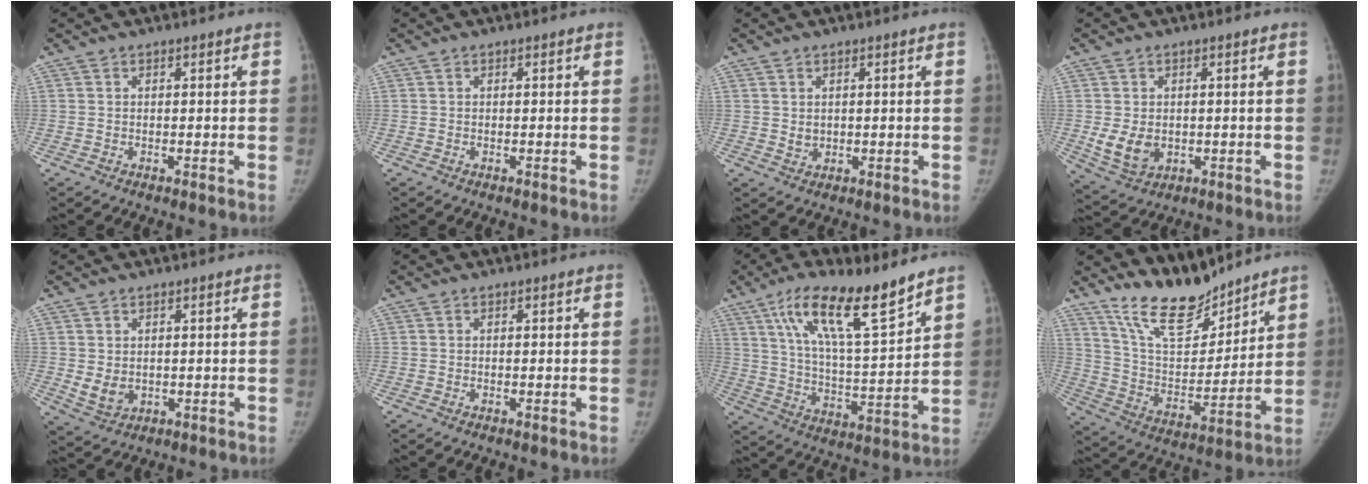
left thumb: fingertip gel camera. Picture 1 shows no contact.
{"total": 0.0}
{"total": 1.8, "force": [0.4, 1.5, 0.9], "torque": [-0.012, -0.005, 0.015]}
{"total": 6.3, "force": [-0.5, 4.8, 4.1], "torque": [-0.060, -0.011, 0.007]}
{"total": 4.0, "force": [0.2, 3.2, 2.4], "torque": [-0.032, -0.011, 0.018]}
{"total": 0.0}
{"total": 17.2, "force": [11.3, 4.0, 12.4], "torque": [-0.195, -0.058, 0.205]}
{"total": 14.9, "force": [12.8, 5.0, 5.8], "torque": [-0.064, -0.084, 0.242]}